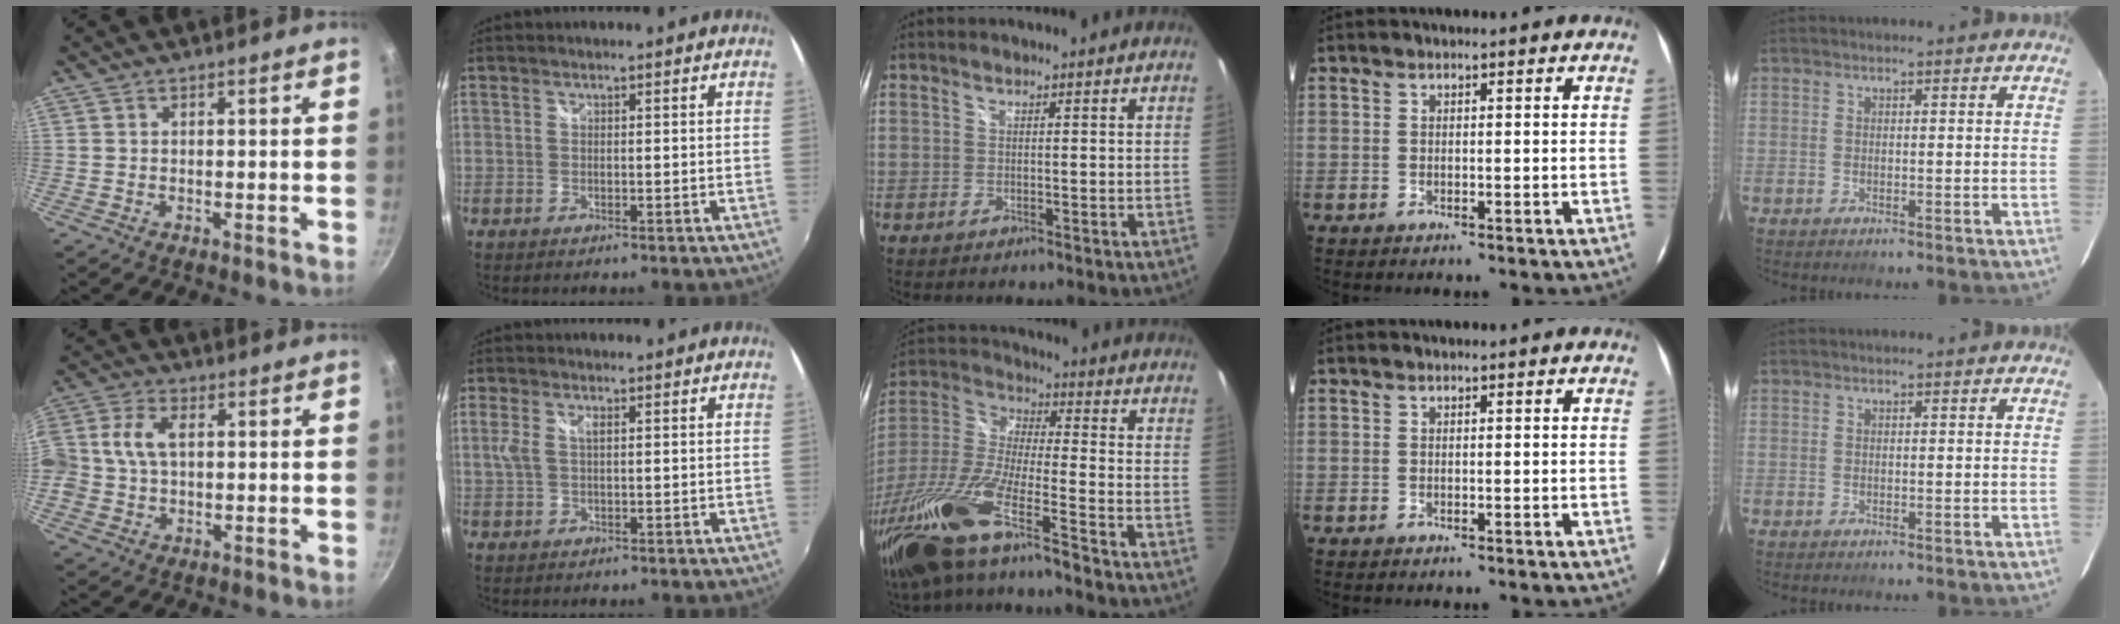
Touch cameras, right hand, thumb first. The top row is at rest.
{"thumb": {"total": 8.3, "force": [0.7, 5.7, 6.0], "torque": [-0.116, 0.021, 0.003]}, "index": {"total": 2.7, "force": [0.5, 1.2, 2.4], "torque": [-0.050, 0.001, 0.009]}, "middle": {"total": 20.2, "force": [-13.8, 2.4, 14.6], "torque": [-0.309, -0.042, -0.268]}}